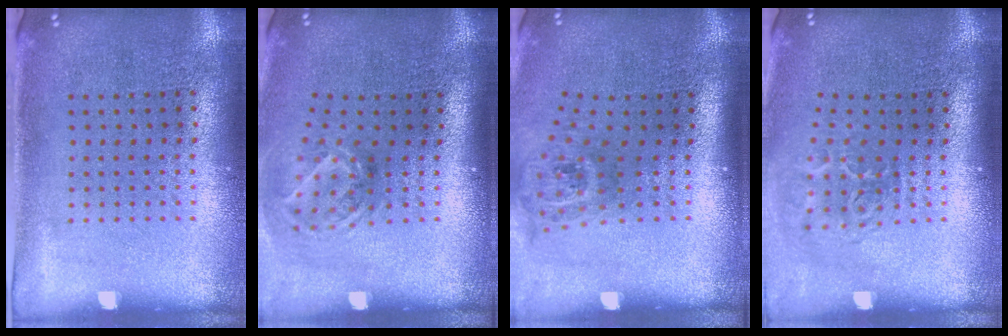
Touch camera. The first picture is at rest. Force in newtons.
{"total": 1.9, "press": 1.3, "slide": 1.5}
{"total": 1.9, "press": 1.3, "slide": 1.4}
{"total": 1.9, "press": 1.2, "slide": 1.4}